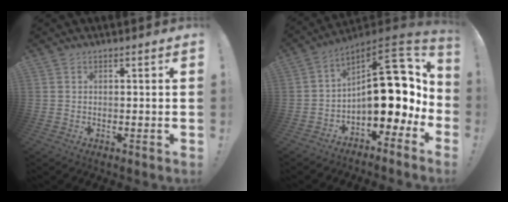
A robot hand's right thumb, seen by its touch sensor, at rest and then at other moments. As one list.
[{"total": 19.6, "force": [2.1, 10.3, 16.5], "torque": [-0.220, -0.020, 0.043]}]